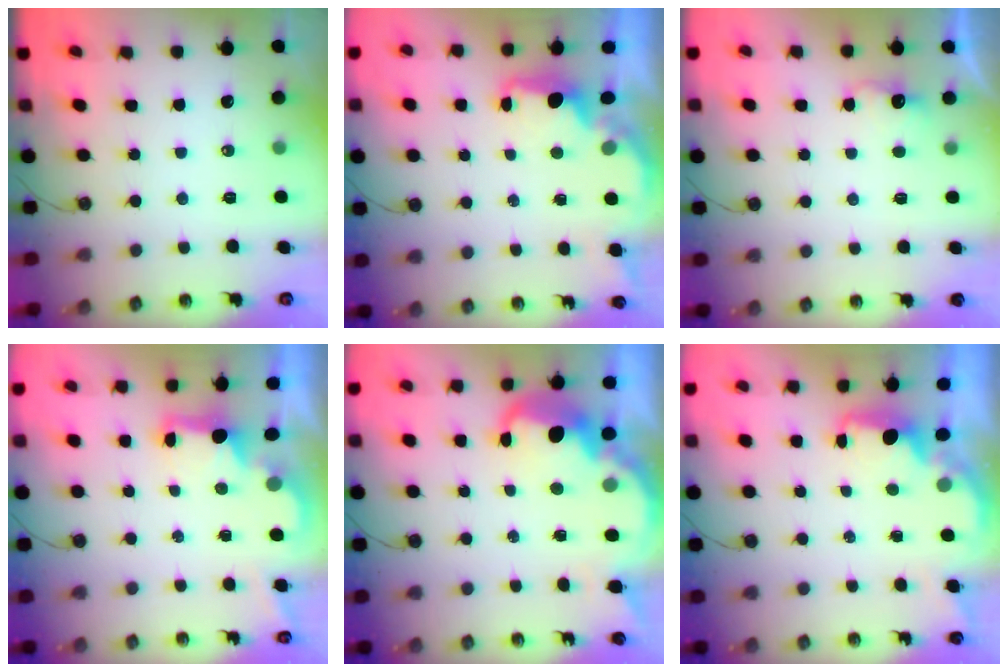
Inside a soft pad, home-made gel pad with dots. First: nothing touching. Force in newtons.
{"total": 1.8, "press": 1.6, "slide": 0.8}
{"total": 4.2, "press": 4.1, "slide": 1.0}
{"total": 2.3, "press": 2.2, "slide": 0.7}
{"total": 6.5, "press": 6.5, "slide": 0.7}
{"total": 2.0, "press": 1.9, "slide": 0.7}